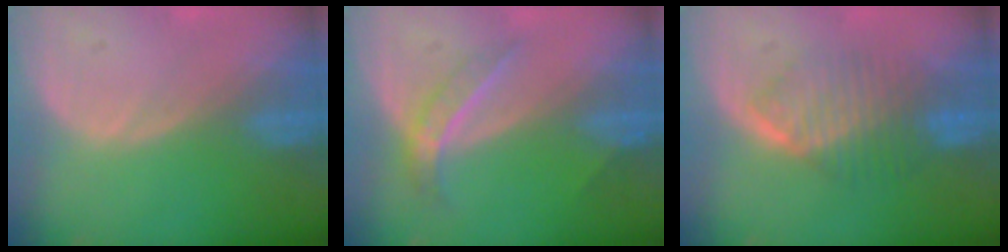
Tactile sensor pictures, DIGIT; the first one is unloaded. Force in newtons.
{"total": 4.7, "press": 4.2, "slide": 2.2}
{"total": 6.5, "press": 6.5, "slide": 0.6}